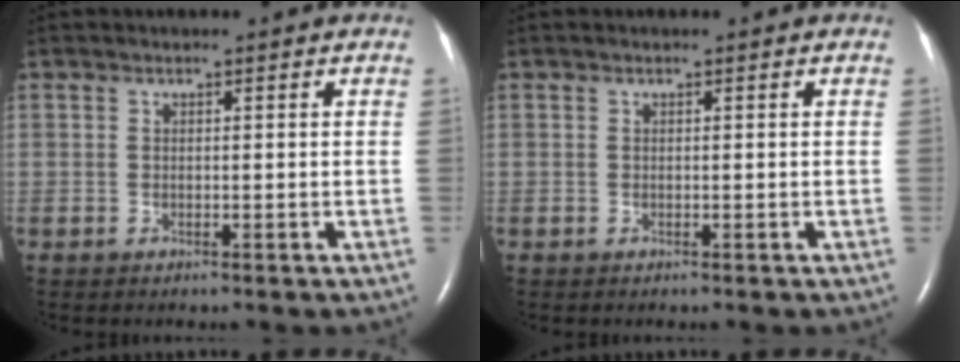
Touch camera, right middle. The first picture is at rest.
{"total": 0.0}